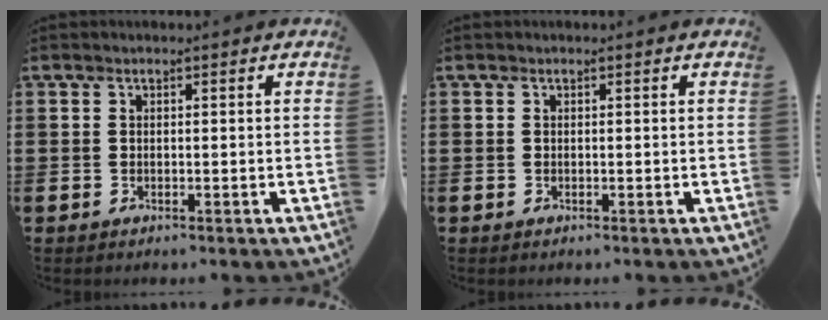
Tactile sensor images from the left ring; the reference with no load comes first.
{"total": 0.0}